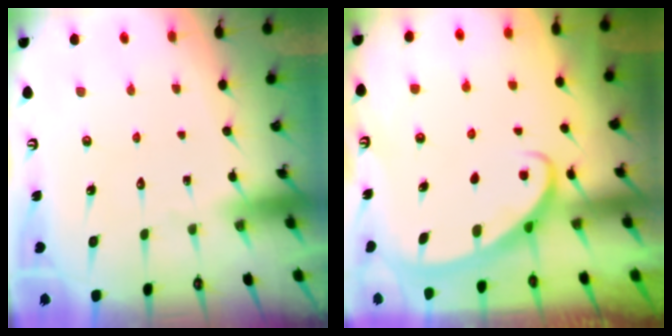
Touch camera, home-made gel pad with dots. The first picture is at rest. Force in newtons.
{"total": 2.7, "press": 2.7, "slide": 0.4}